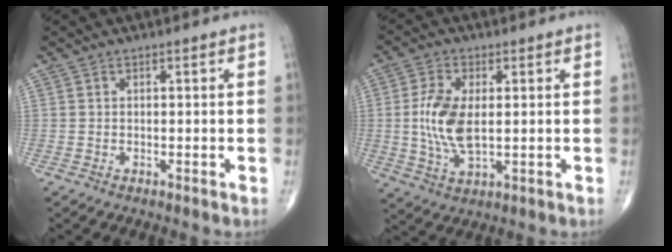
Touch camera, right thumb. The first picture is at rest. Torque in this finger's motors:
{"motor_torque": [-0.35, 0.63, 0.86, 0.14, 0.09]}